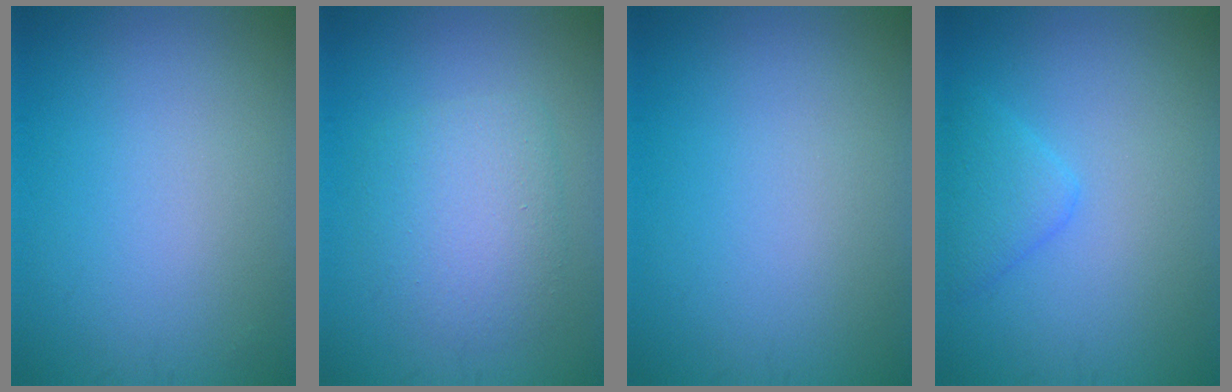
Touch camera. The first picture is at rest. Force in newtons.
{"total": 4.1, "press": 4.1, "slide": 0.3}
{"total": 0.0}
{"total": 2.1, "press": 2.1, "slide": 0.2}